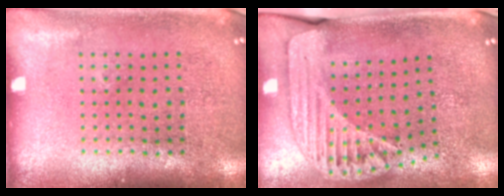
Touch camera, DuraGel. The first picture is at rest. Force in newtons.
{"total": 1.8, "press": 1.6, "slide": 0.9}